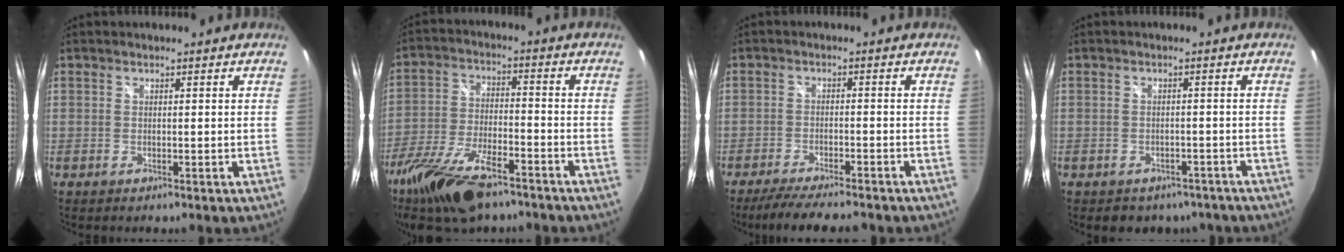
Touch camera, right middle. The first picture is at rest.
{"total": 17.6, "force": [-12.6, 6.4, 10.5], "torque": [-0.225, -0.031, -0.229]}
{"total": 9.5, "force": [-8.3, 1.5, 4.5], "torque": [-0.102, -0.017, -0.132]}
{"total": 7.3, "force": [-5.3, 4.5, 2.1], "torque": [-0.040, 0.004, -0.056]}